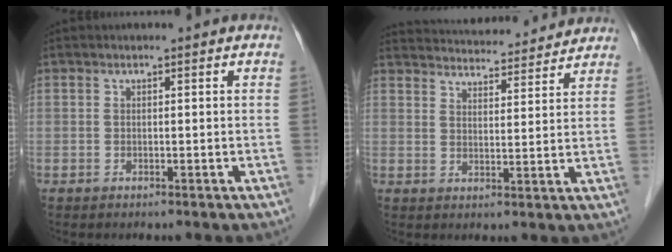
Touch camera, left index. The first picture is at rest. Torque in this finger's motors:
{"motor_torque": [-0.40, -0.95, 0.08, 0.01]}